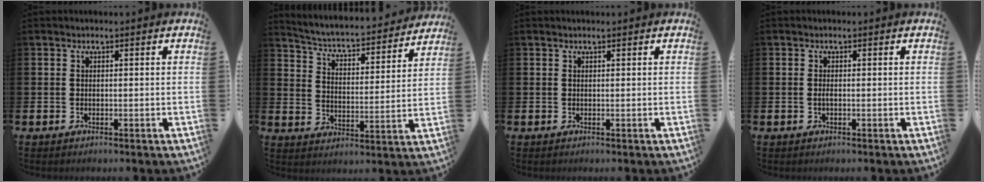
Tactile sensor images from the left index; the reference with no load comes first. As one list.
[{"total": 4.6, "force": [4.3, 0.9, 1.4], "torque": [-0.055, -0.039, 0.064]}, {"total": 0.0}, {"total": 0.5, "force": [-0.2, 0.1, 0.5], "torque": [-0.012, -0.001, -0.003]}]